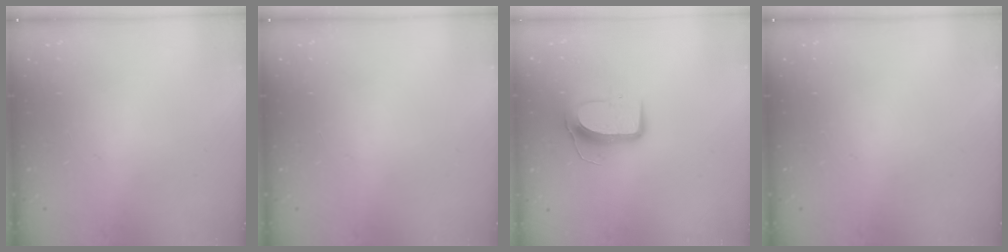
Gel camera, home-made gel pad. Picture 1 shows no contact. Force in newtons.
{"total": 0.0}
{"total": 9.5, "press": 9.5, "slide": 0.5}
{"total": 0.0}